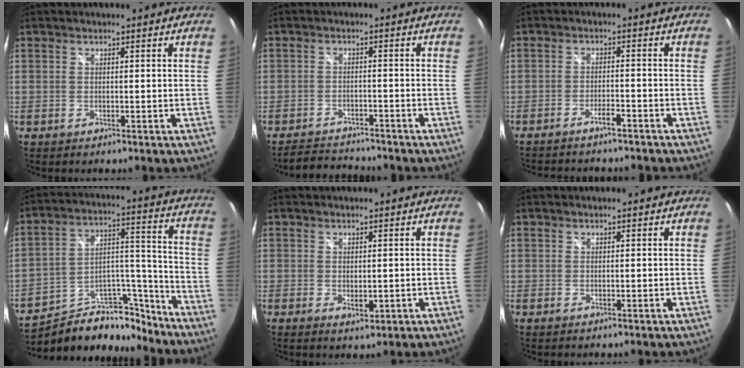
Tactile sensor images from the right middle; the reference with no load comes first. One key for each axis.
{"total": 5.3, "fx": -5.2, "fy": 0.9, "fz": 0.2, "tx": -0.024, "ty": 0.014, "tz": -0.088}
{"total": 8.4, "fx": -7.6, "fy": 1.6, "fz": 3.2, "tx": -0.078, "ty": -0.006, "tz": -0.109}
{"total": 18.3, "fx": -14.7, "fy": 8.5, "fz": 6.7, "tx": -0.117, "ty": 0.062, "tz": -0.214}
{"total": 1.9, "fx": -0.2, "fy": 1.2, "fz": 1.4, "tx": -0.022, "ty": -0.006, "tz": -0.002}
{"total": 0.0}